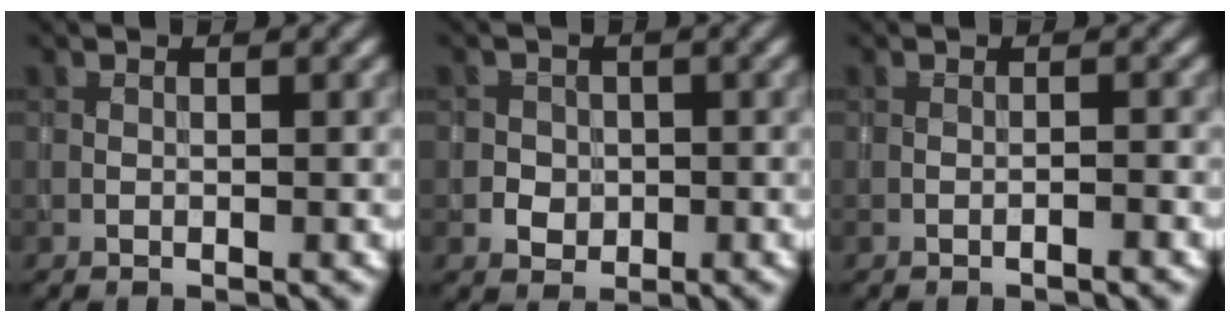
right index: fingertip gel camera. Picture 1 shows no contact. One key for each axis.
{"total": 1.9, "fx": -0.3, "fy": 1.8, "fz": 0.4, "tx": 0.011, "ty": 0.001, "tz": -0.015}
{"total": 0.8, "fx": -0.6, "fy": 0.0, "fz": 0.5, "tx": -0.009, "ty": 0.004, "tz": -0.011}